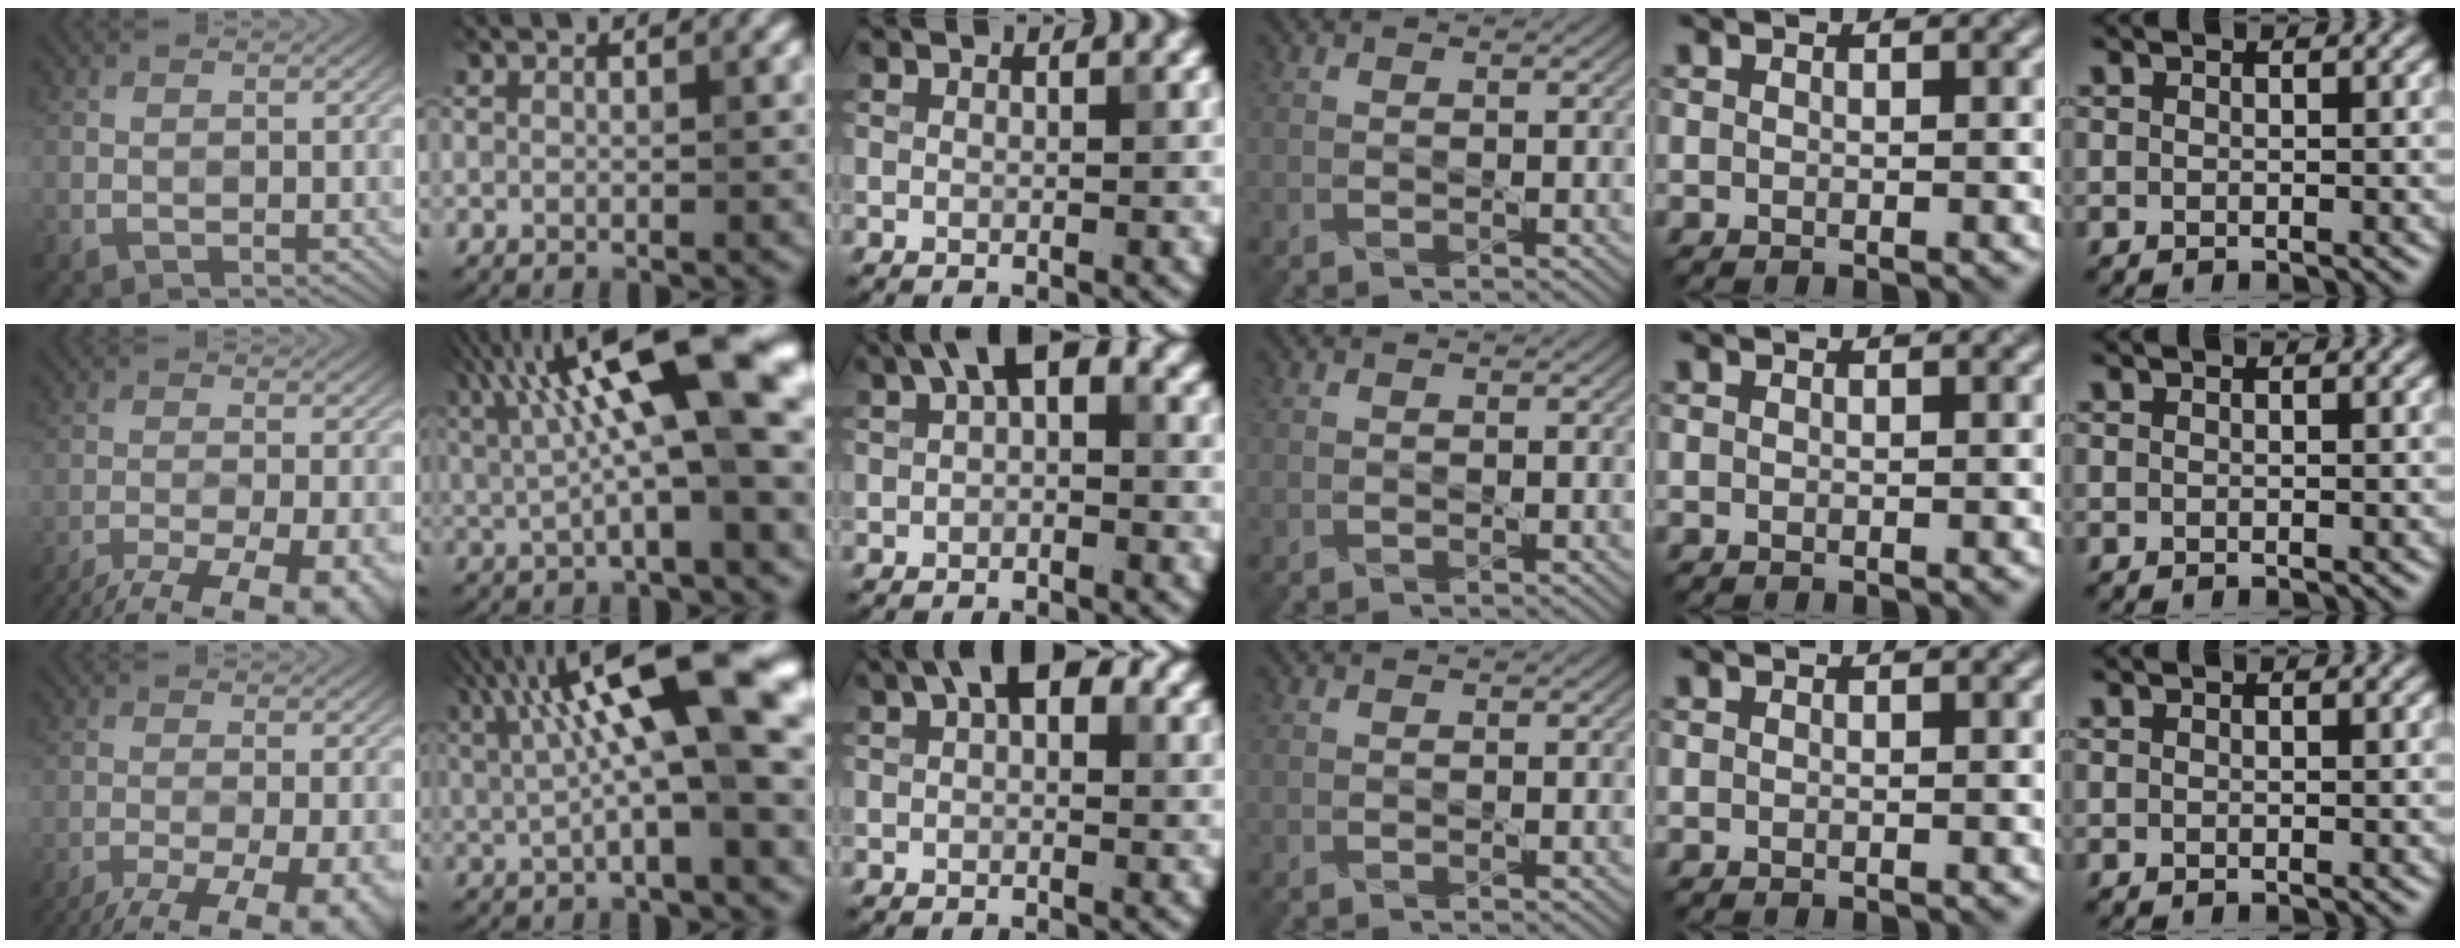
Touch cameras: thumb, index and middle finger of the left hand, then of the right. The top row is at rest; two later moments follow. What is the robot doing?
{"motion": "shake", "object": "handbell"}